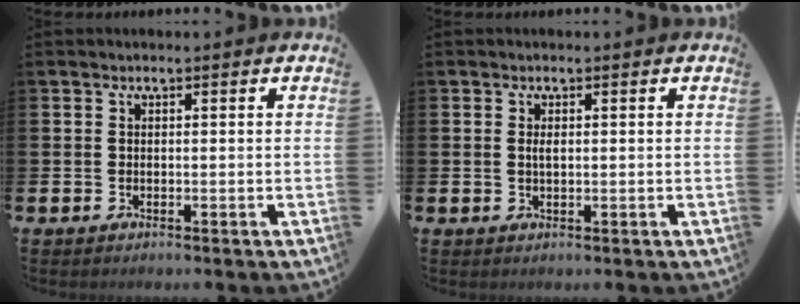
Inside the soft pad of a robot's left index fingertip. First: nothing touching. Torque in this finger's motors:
{"motor_torque": [0.40, -0.20, 0.04, 0.04]}